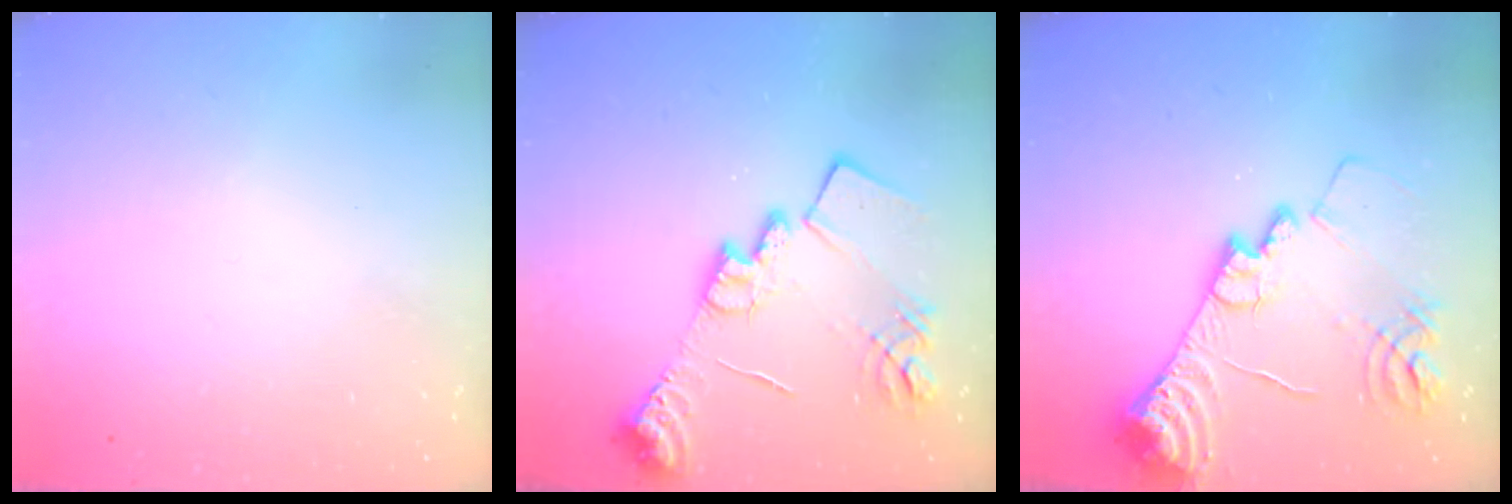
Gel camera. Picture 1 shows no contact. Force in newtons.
{"total": 16.9, "press": 16.9, "slide": 1.4}
{"total": 16.5, "press": 16.4, "slide": 1.7}